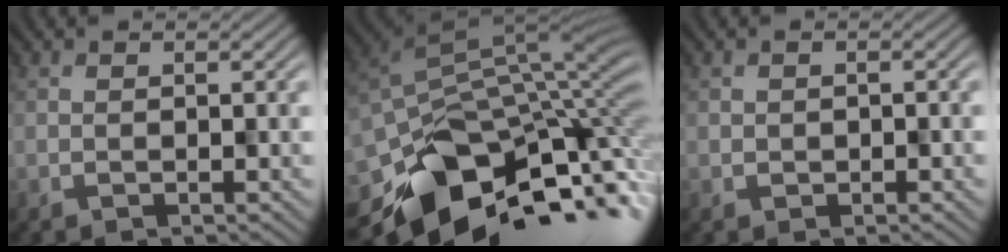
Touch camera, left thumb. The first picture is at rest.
{"total": 12.3, "force": [-5.3, 7.9, 7.9], "torque": [-0.144, -0.029, -0.085]}
{"total": 1.3, "force": [-0.4, 1.2, 0.2], "torque": [0.004, -0.005, -0.003]}